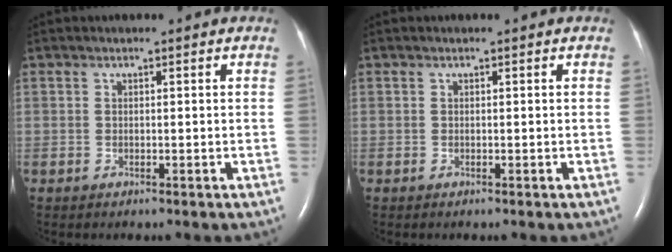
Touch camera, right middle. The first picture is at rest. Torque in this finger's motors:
{"motor_torque": [-0.04, 0.08, 0.00, 0.00]}